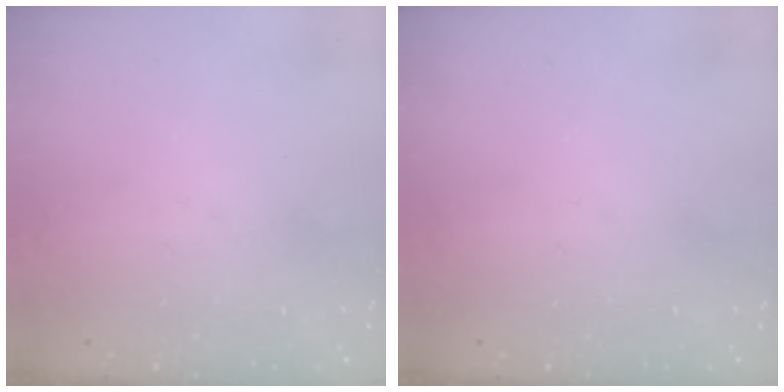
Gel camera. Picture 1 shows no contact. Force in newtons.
{"total": 0.0}